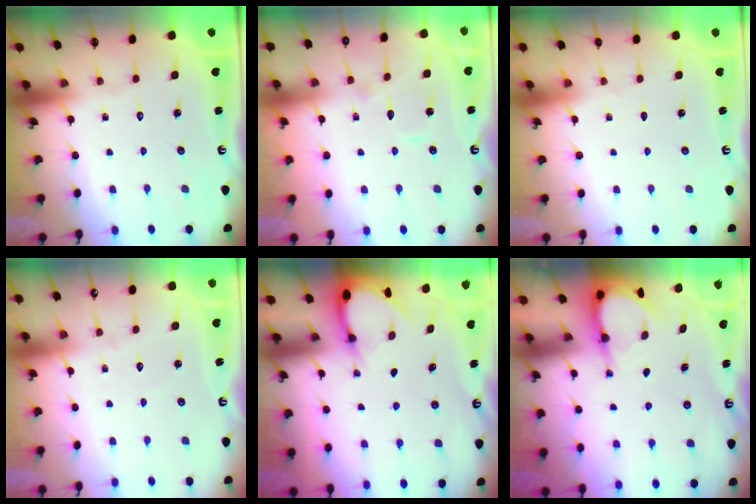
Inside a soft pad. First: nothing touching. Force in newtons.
{"total": 6.7, "press": 6.7, "slide": 0.7}
{"total": 0.7, "press": 0.7, "slide": 0.2}
{"total": 2.4, "press": 2.4, "slide": 0.2}
{"total": 3.1, "press": 3.1, "slide": 0.3}
{"total": 4.0, "press": 4.0, "slide": 0.3}